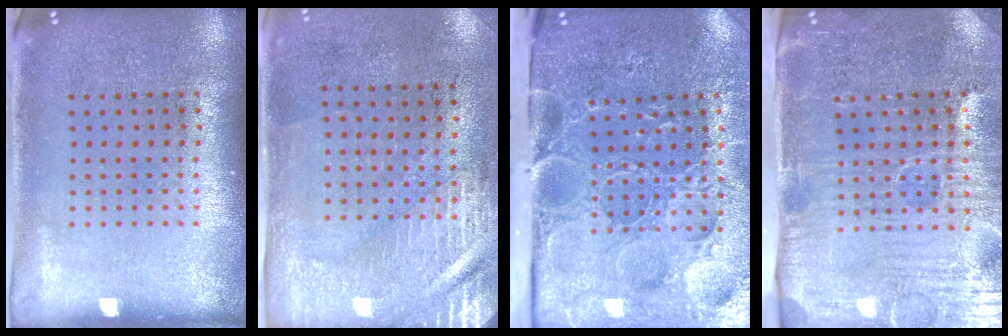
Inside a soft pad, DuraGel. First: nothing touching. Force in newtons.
{"total": 2.9, "press": 2.5, "slide": 1.5}
{"total": 5.3, "press": 4.4, "slide": 3.0}
{"total": 5.1, "press": 4.4, "slide": 2.6}